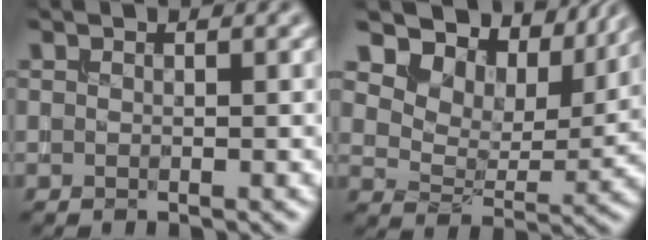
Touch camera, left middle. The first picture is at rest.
{"total": 13.2, "force": [9.2, 7.1, 6.4], "torque": [-0.132, 0.019, 0.140]}